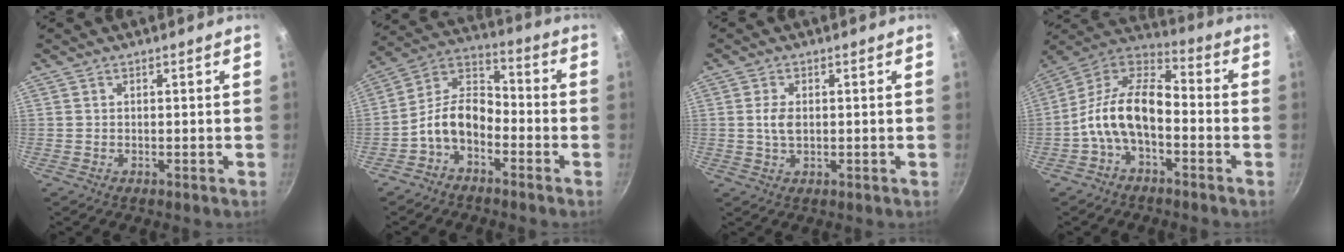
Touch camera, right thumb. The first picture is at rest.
{"total": 10.1, "force": [-4.3, 6.3, 6.6], "torque": [-0.109, 0.064, -0.101]}
{"total": 3.4, "force": [0.2, 2.0, 2.7], "torque": [-0.047, 0.001, 0.003]}
{"total": 14.1, "force": [-3.9, 7.8, 11.0], "torque": [-0.194, 0.058, -0.095]}